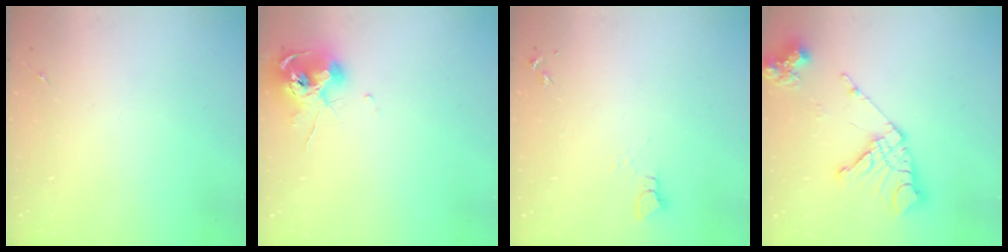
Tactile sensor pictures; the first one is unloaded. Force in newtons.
{"total": 10.3, "press": 10.2, "slide": 1.1}
{"total": 2.2, "press": 2.2, "slide": 0.2}
{"total": 16.8, "press": 16.7, "slide": 2.2}